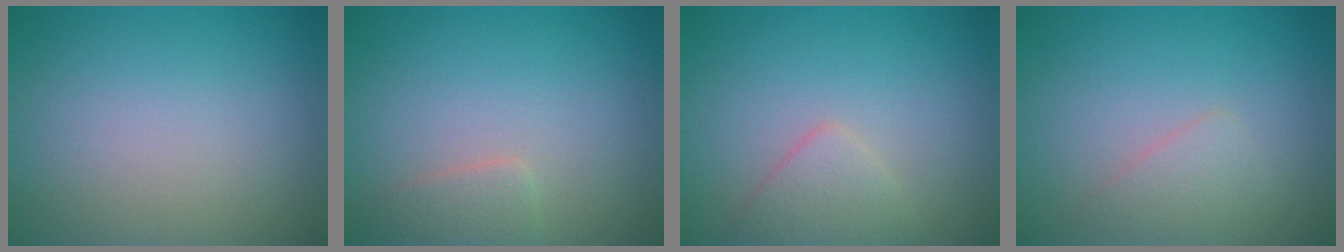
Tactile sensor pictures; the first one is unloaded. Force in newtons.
{"total": 1.8, "press": 1.8, "slide": 0.2}
{"total": 2.1, "press": 2.1, "slide": 0.1}
{"total": 1.7, "press": 1.7, "slide": 0.1}